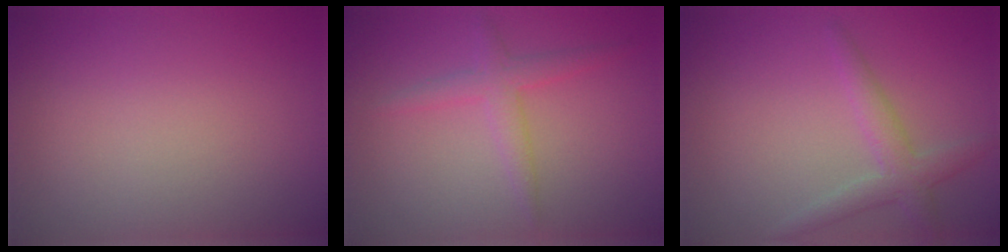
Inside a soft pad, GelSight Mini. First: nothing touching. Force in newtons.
{"total": 2.2, "press": 2.2, "slide": 0.1}
{"total": 2.6, "press": 2.6, "slide": 0.1}